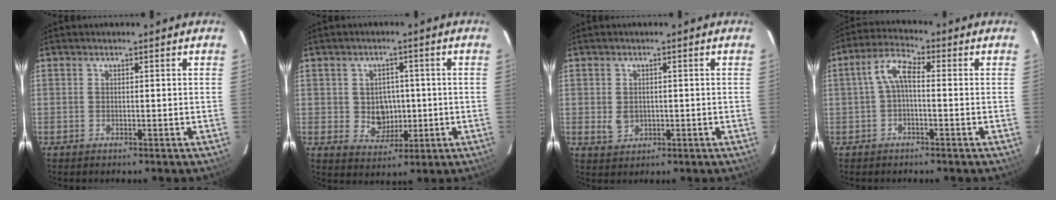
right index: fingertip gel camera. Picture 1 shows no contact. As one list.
[{"total": 5.7, "force": [0.0, 5.3, 2.3], "torque": [-0.044, 0.010, 0.015]}, {"total": 2.9, "force": [-0.1, 2.5, 1.5], "torque": [-0.025, 0.001, 0.005]}, {"total": 5.0, "force": [-0.5, 2.0, 4.5], "torque": [-0.099, 0.020, -0.011]}]